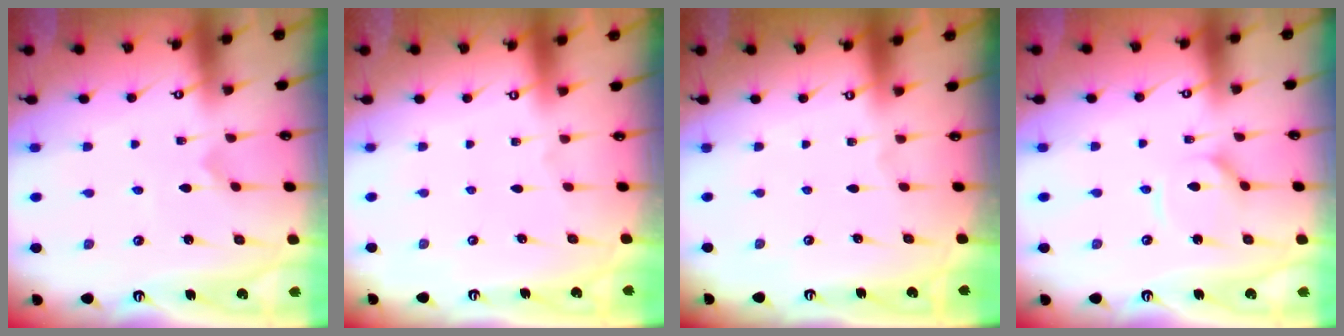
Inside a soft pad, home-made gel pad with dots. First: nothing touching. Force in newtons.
{"total": 0.0}
{"total": 0.0}
{"total": 2.8, "press": 2.8, "slide": 0.3}